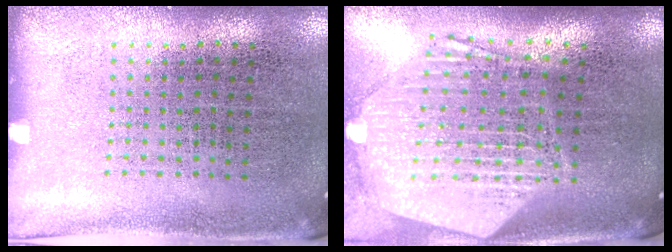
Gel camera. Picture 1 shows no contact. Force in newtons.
{"total": 2.8, "press": 2.2, "slide": 1.7}